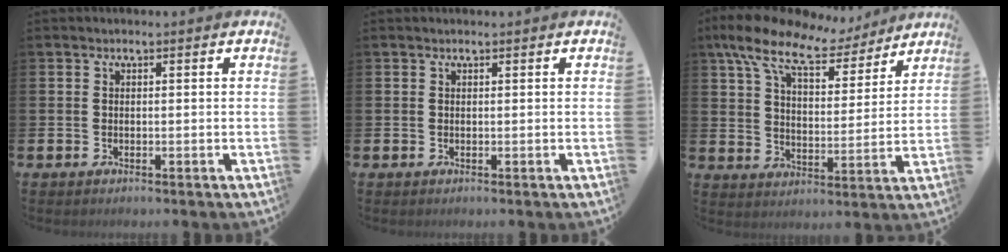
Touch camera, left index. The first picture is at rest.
{"total": 0.0}
{"total": 11.9, "force": [9.7, 4.2, 5.4], "torque": [-0.126, -0.051, 0.170]}